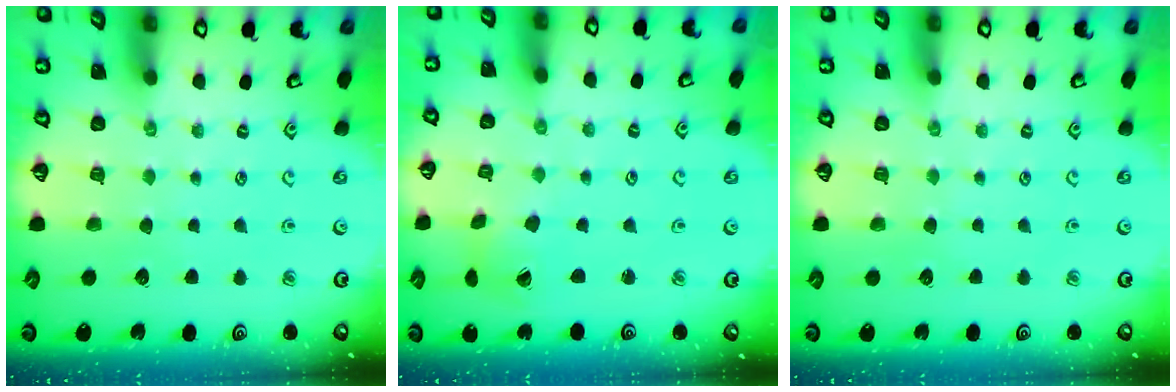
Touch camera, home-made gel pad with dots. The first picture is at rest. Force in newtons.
{"total": 2.8, "press": 2.8, "slide": 0.4}
{"total": 0.0}